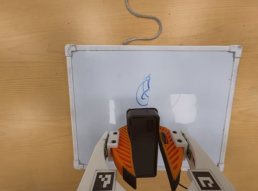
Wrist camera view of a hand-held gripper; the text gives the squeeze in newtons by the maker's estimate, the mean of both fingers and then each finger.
{"total": 12.3, "left": 11.5, "right": 13.1}